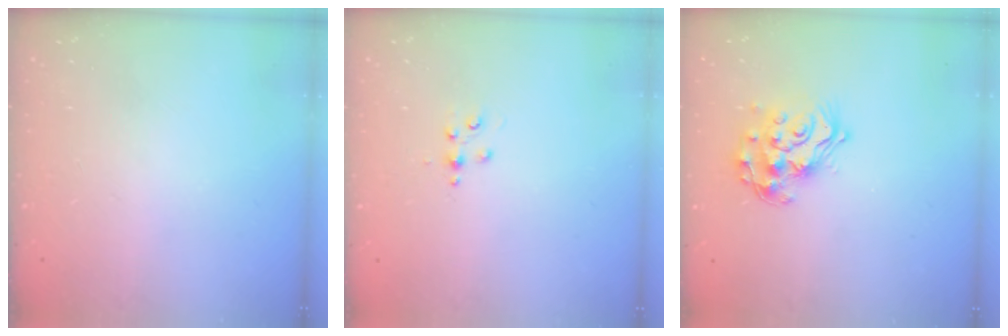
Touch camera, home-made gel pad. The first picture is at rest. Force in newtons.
{"total": 3.2, "press": 3.2, "slide": 0.5}
{"total": 15.6, "press": 15.5, "slide": 1.2}